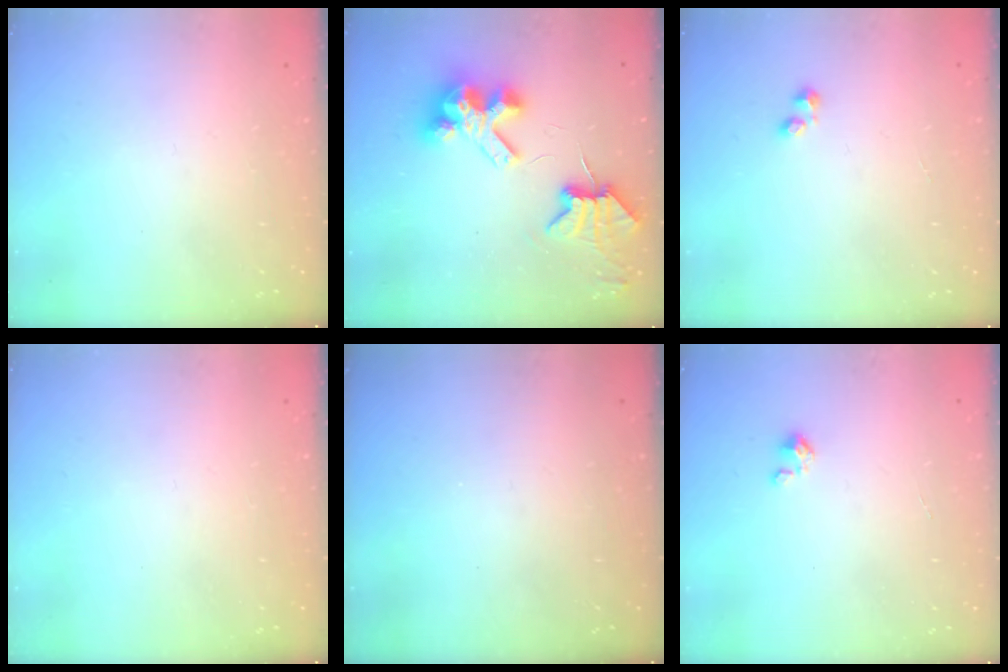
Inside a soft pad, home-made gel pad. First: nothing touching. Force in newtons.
{"total": 9.4, "press": 9.3, "slide": 1.2}
{"total": 1.2, "press": 1.1, "slide": 0.5}
{"total": 0.0}
{"total": 0.0}
{"total": 0.0}